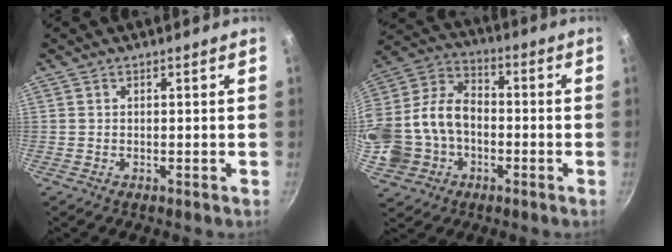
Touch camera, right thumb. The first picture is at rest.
{"total": 20.8, "force": [-3.7, 16.0, 12.7], "torque": [-0.272, 0.057, -0.063]}